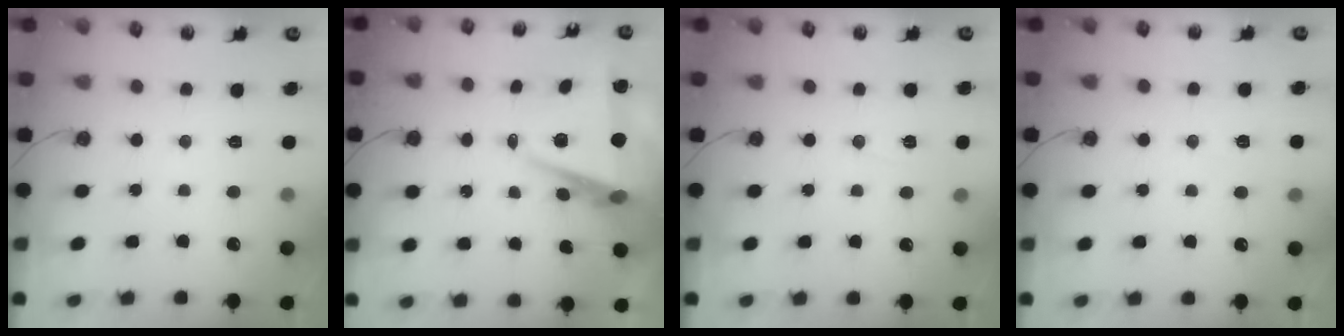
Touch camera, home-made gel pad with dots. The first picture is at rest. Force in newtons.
{"total": 7.5, "press": 6.1, "slide": 4.3}
{"total": 4.3, "press": 3.0, "slide": 3.0}
{"total": 5.7, "press": 3.8, "slide": 4.2}